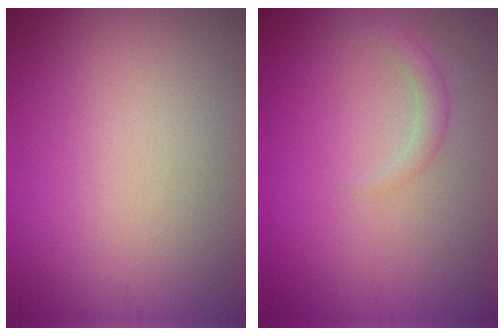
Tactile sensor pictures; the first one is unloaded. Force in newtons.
{"total": 1.3, "press": 1.3, "slide": 0.1}